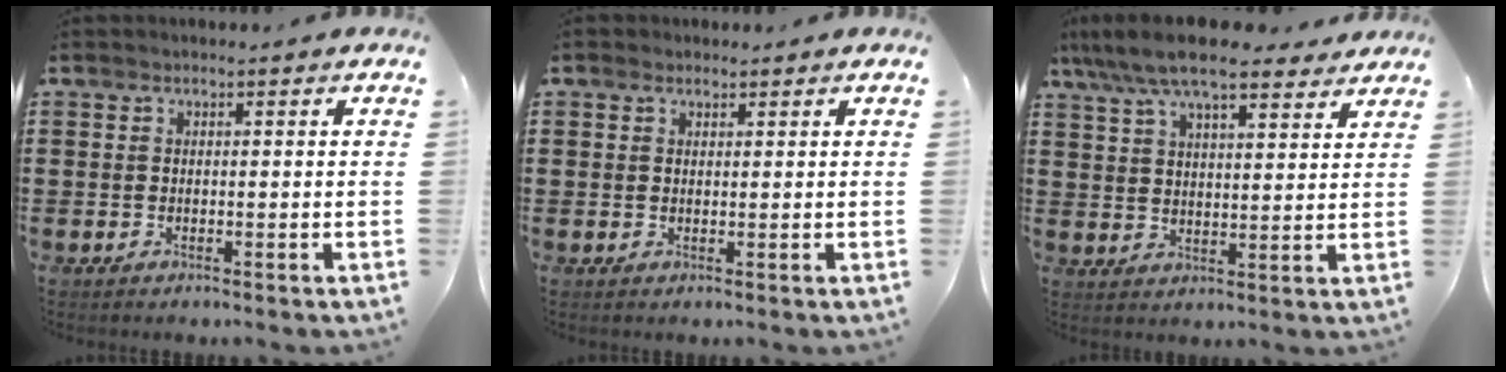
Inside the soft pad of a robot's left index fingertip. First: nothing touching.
{"total": 1.0, "force": [0.8, 0.6, 0.2], "torque": [-0.006, 0.004, 0.016]}
{"total": 8.9, "force": [7.6, 1.9, 4.3], "torque": [-0.108, -0.019, 0.137]}